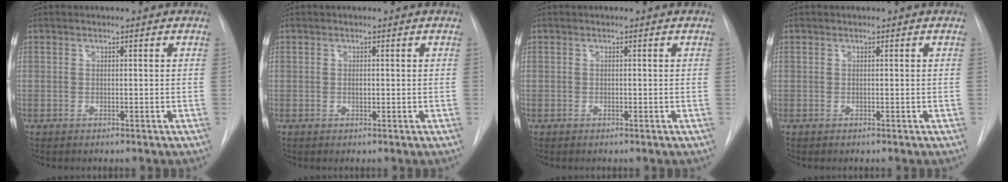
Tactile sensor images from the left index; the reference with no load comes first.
{"total": 1.1, "force": [-1.1, 0.2, 0.2], "torque": [-0.003, -0.006, -0.016]}
{"total": 1.2, "force": [-1.2, -0.1, -0.1], "torque": [0.003, -0.006, -0.017]}
{"total": 0.0}